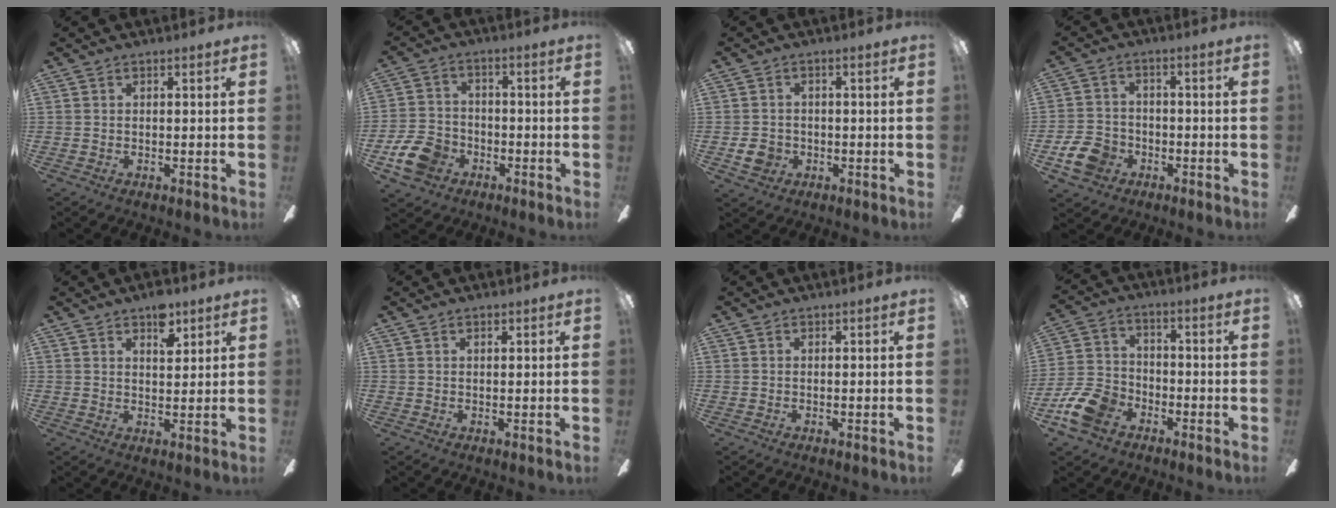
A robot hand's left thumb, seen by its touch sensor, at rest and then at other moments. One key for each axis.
{"total": 9.9, "fx": -4.8, "fy": 7.2, "fz": 4.7, "tx": -0.122, "ty": 0.029, "tz": -0.089}
{"total": 4.3, "fx": -1.3, "fy": 3.6, "fz": 1.9, "tx": -0.037, "ty": 0.001, "tz": -0.026}
{"total": 8.7, "fx": -3.9, "fy": 6.6, "fz": 4.2, "tx": -0.109, "ty": 0.023, "tz": -0.073}
{"total": 6.5, "fx": 4.4, "fy": 3.0, "fz": 3.7, "tx": -0.034, "ty": -0.022, "tz": 0.071}
{"total": 1.0, "fx": 0.7, "fy": 0.4, "fz": 0.6, "tx": -0.007, "ty": -0.003, "tz": 0.010}
{"total": 0.0}
{"total": 11.9, "fx": -6.5, "fy": 7.9, "fz": 6.1, "tx": -0.147, "ty": 0.039, "tz": -0.123}